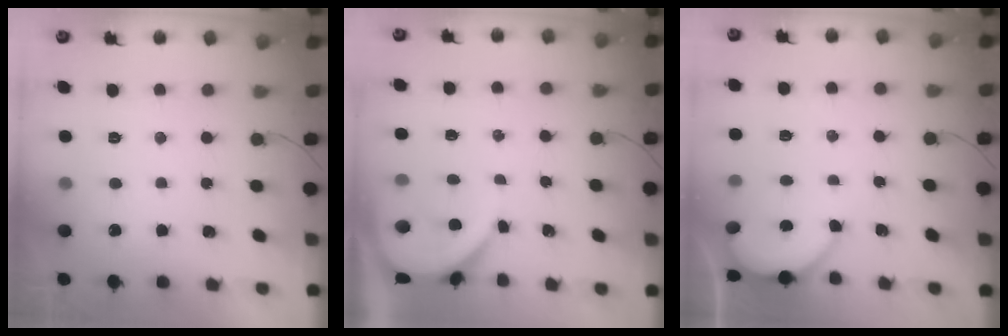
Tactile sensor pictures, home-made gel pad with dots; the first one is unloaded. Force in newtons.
{"total": 3.6, "press": 3.6, "slide": 0.4}
{"total": 2.3, "press": 2.3, "slide": 0.3}